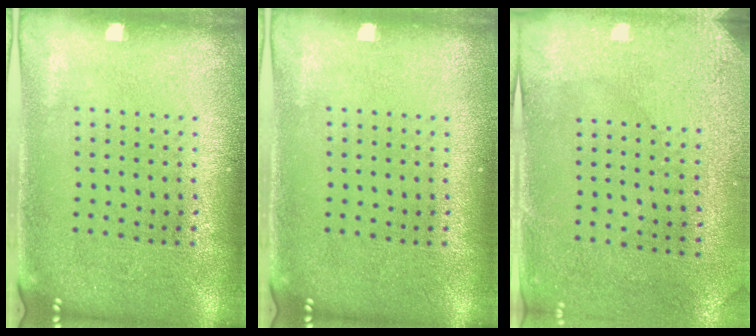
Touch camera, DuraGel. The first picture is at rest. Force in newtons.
{"total": 0.0}
{"total": 3.0, "press": 2.4, "slide": 1.7}